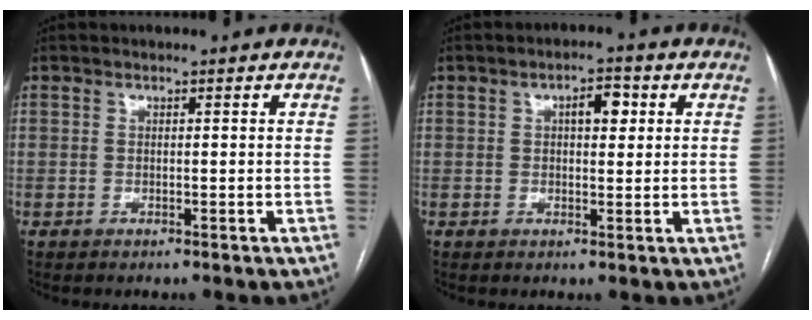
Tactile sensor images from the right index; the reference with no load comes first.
{"total": 3.9, "force": [1.2, 1.7, 3.3], "torque": [-0.052, 0.012, 0.016]}